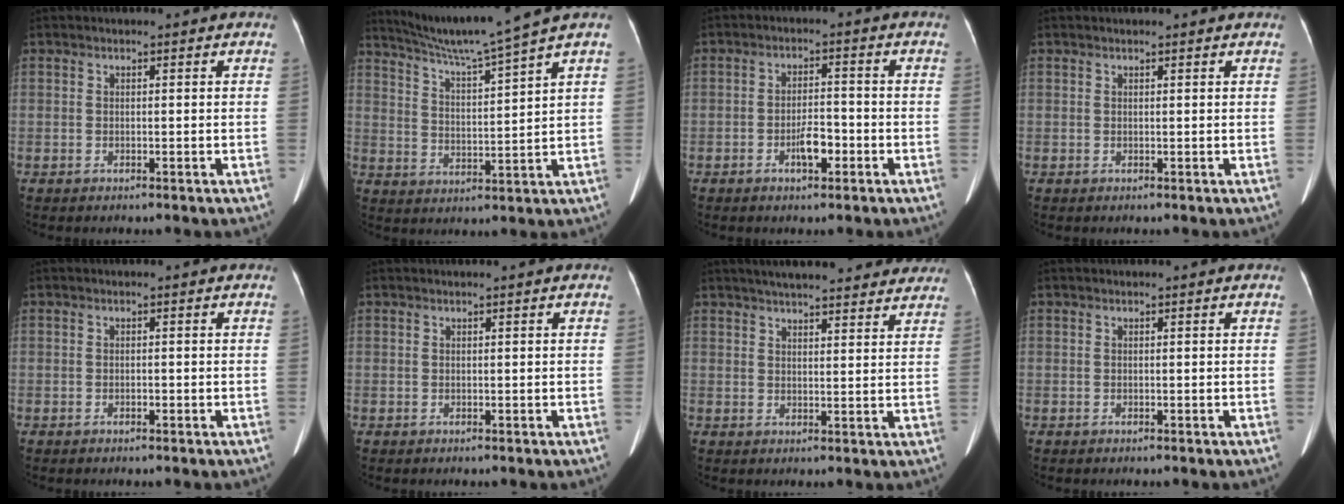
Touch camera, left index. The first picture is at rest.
{"total": 10.6, "force": [9.0, -2.7, 4.9], "torque": [-0.088, -0.009, 0.156]}
{"total": 4.0, "force": [-2.1, 1.4, 3.1], "torque": [-0.057, 0.000, -0.037]}
{"total": 1.8, "force": [1.7, 0.3, 0.7], "torque": [-0.011, 0.017, 0.018]}
{"total": 0.7, "force": [-0.6, 0.2, 0.3], "torque": [-0.008, -0.003, -0.008]}
{"total": 0.0}
{"total": 19.0, "force": [16.8, 3.8, 8.0], "torque": [-0.104, 0.032, 0.210]}
{"total": 0.0}